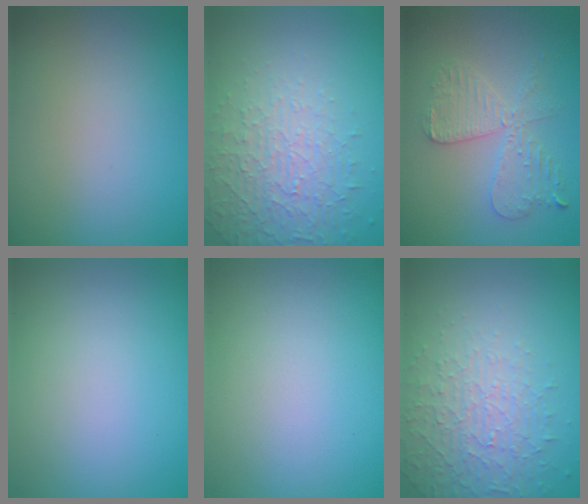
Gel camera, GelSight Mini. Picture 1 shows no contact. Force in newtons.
{"total": 4.5, "press": 3.1, "slide": 3.4}
{"total": 4.1, "press": 3.6, "slide": 2.0}
{"total": 0.0}
{"total": 0.0}
{"total": 4.5, "press": 3.1, "slide": 3.4}